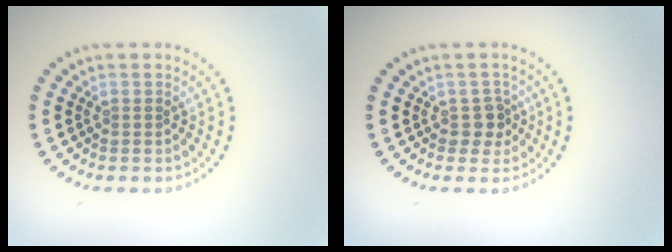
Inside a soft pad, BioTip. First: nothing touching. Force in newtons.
{"total": 1.7, "press": 1.5, "slide": 0.8}